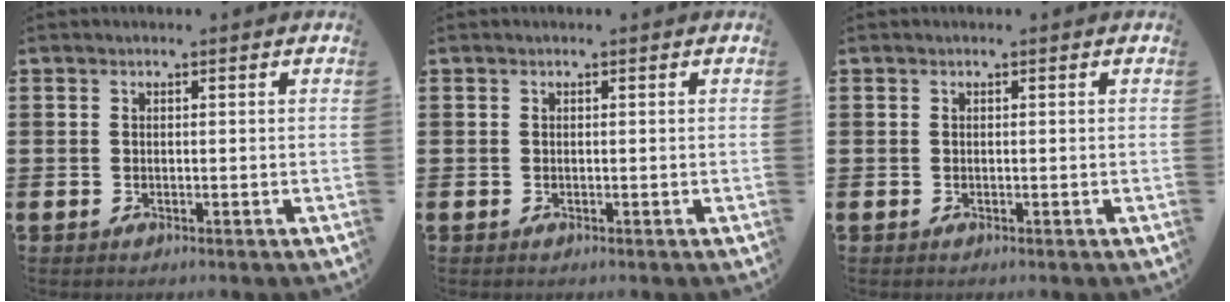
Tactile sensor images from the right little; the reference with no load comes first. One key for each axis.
{"total": 0.0}
{"total": 0.0}